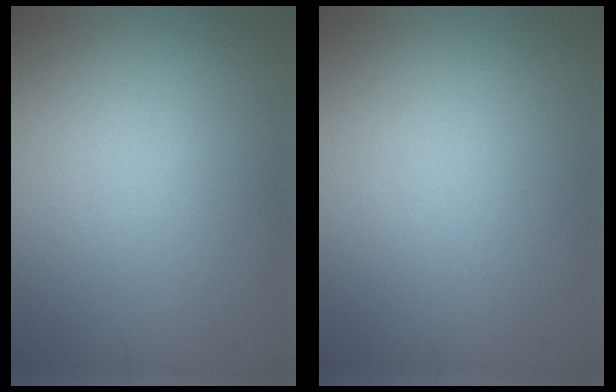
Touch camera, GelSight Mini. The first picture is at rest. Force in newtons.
{"total": 0.0}